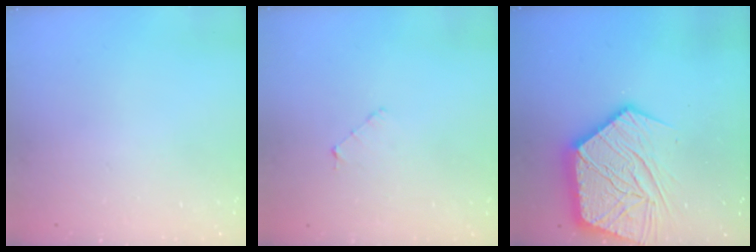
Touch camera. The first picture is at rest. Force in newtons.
{"total": 2.9, "press": 2.9, "slide": 0.3}
{"total": 21.3, "press": 21.2, "slide": 1.6}